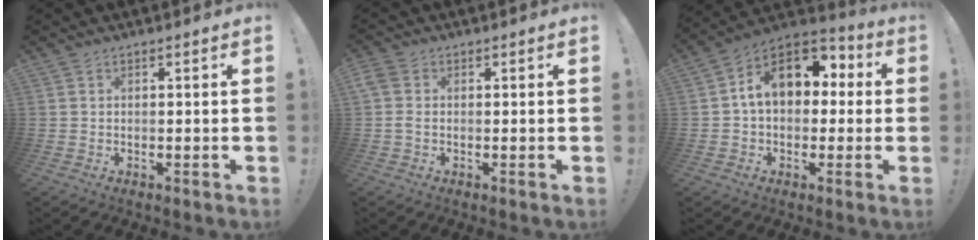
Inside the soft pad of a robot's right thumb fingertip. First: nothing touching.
{"total": 3.0, "force": [0.2, 2.1, 2.2], "torque": [-0.049, 0.004, 0.004]}
{"total": 14.3, "force": [3.3, 10.1, 9.5], "torque": [-0.135, 0.007, 0.063]}